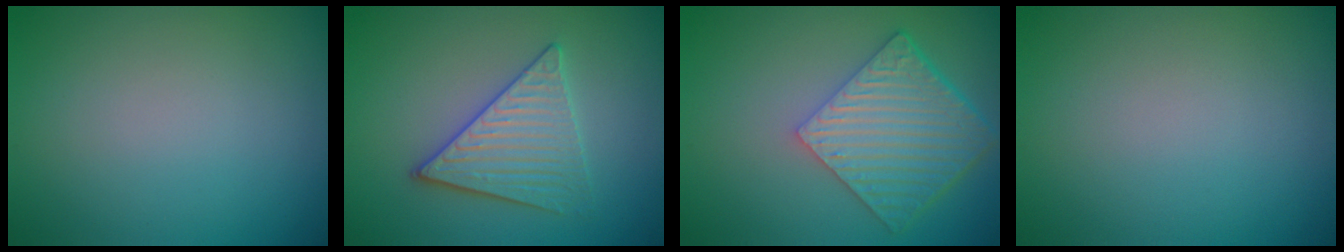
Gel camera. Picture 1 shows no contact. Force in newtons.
{"total": 3.9, "press": 3.5, "slide": 1.7}
{"total": 6.9, "press": 5.0, "slide": 4.8}
{"total": 0.0}